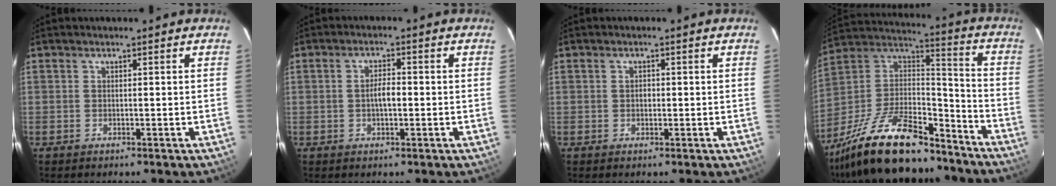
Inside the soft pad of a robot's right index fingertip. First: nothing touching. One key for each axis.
{"total": 3.8, "fx": -0.5, "fy": 1.0, "fz": 3.7, "tx": -0.066, "ty": 0.004, "tz": -0.006}
{"total": 1.1, "fx": 0.1, "fy": 0.9, "fz": 0.7, "tx": -0.010, "ty": 0.004, "tz": 0.001}
{"total": 26.3, "fx": -19.4, "fy": 9.3, "fz": 15.1, "tx": -0.299, "ty": -0.002, "tz": -0.315}